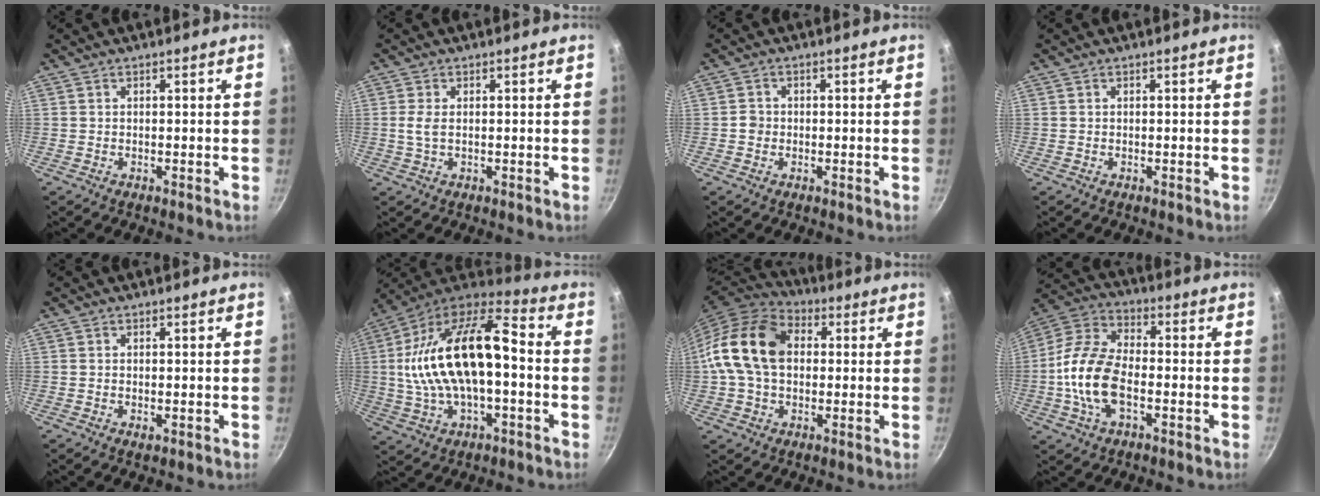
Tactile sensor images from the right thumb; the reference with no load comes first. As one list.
[{"total": 2.4, "force": [0.2, 1.2, 2.1], "torque": [-0.048, 0.000, 0.005]}, {"total": 1.8, "force": [-0.4, 1.6, 0.6], "torque": [-0.001, 0.008, -0.008]}, {"total": 0.0}, {"total": 0.7, "force": [-0.2, 0.3, 0.7], "torque": [-0.011, -0.002, -0.002]}, {"total": 23.2, "force": [-0.1, 11.1, 20.4], "torque": [-0.375, 0.040, -0.010]}, {"total": 16.7, "force": [1.6, 11.8, 11.7], "torque": [-0.196, 0.028, 0.011]}, {"total": 14.6, "force": [-2.9, 7.9, 11.9], "torque": [-0.226, 0.034, -0.072]}]